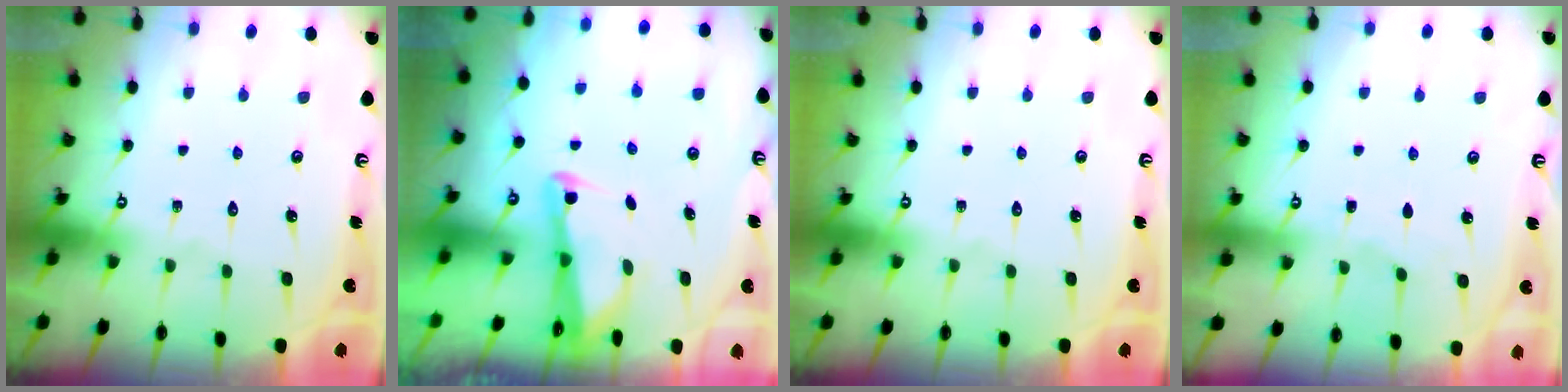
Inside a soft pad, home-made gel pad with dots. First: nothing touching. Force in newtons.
{"total": 2.6, "press": 2.6, "slide": 0.2}
{"total": 0.0}
{"total": 1.6, "press": 1.6, "slide": 0.3}